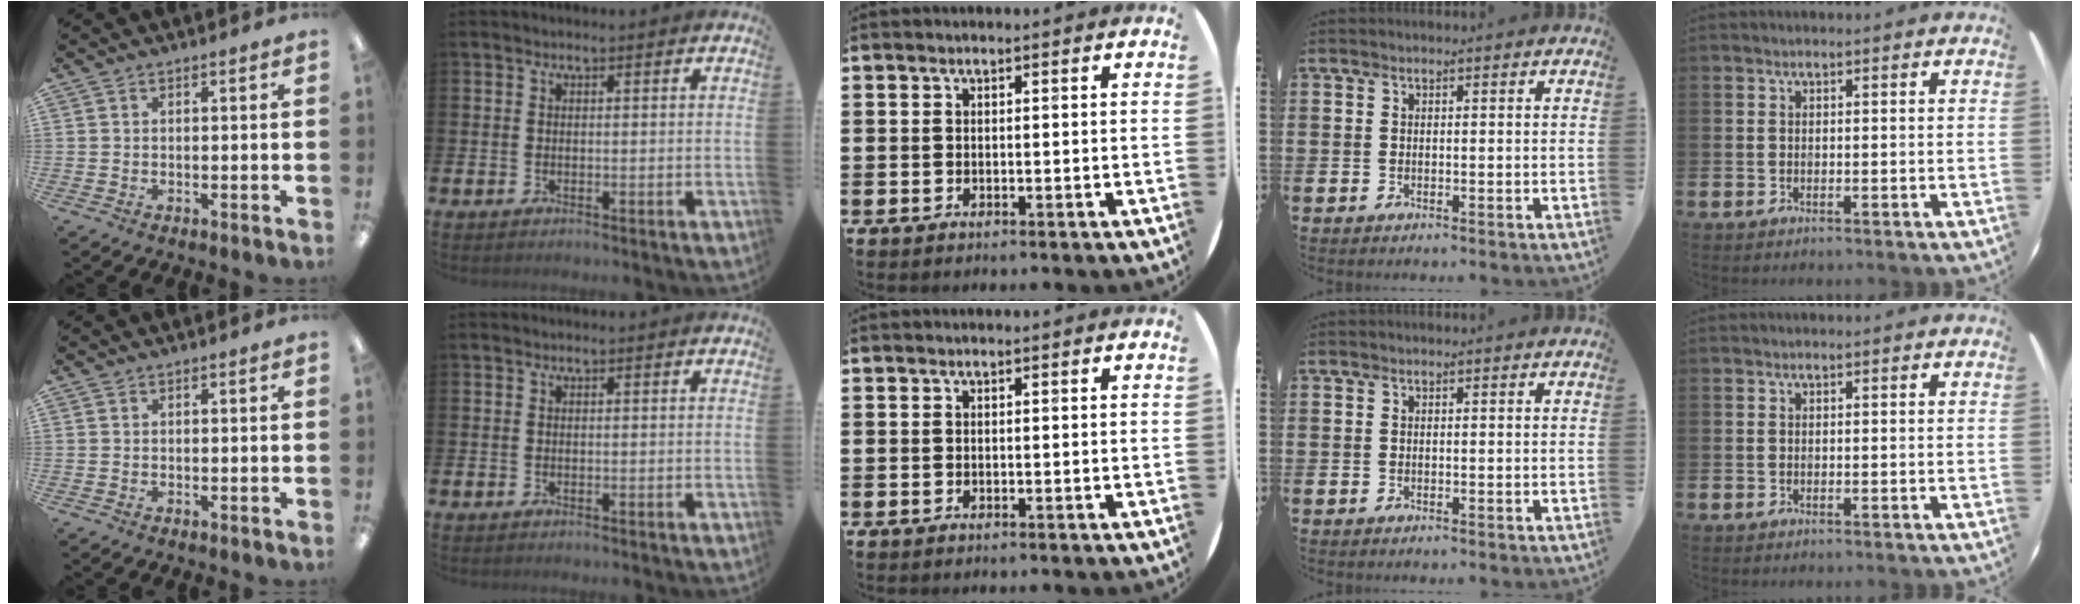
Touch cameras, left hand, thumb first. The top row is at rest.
{}